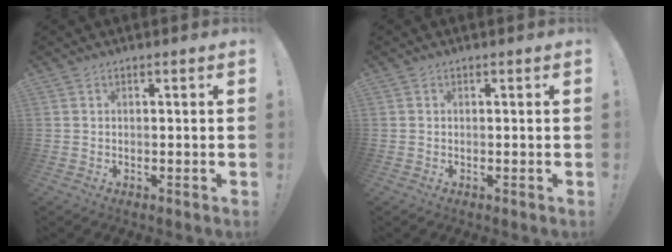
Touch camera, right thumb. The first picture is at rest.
{"total": 0.0}